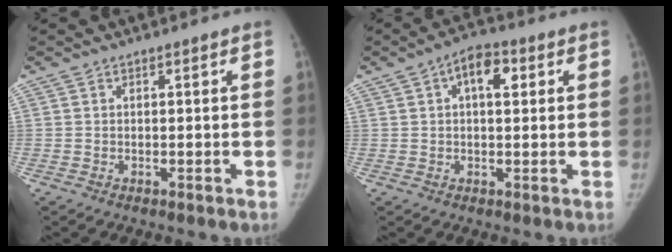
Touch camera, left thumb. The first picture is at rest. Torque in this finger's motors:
{"motor_torque": [-0.02, 0.54, 0.77, -0.61, 0.16]}